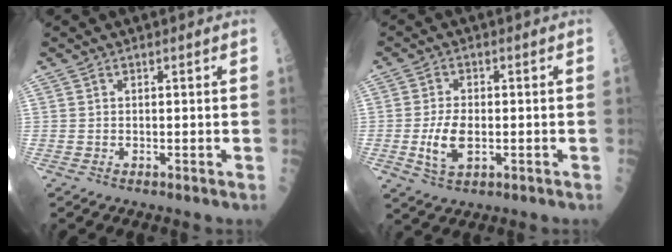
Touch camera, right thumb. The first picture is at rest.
{"total": 6.5, "force": [-1.2, 3.3, 5.5], "torque": [-0.104, -0.001, -0.018]}